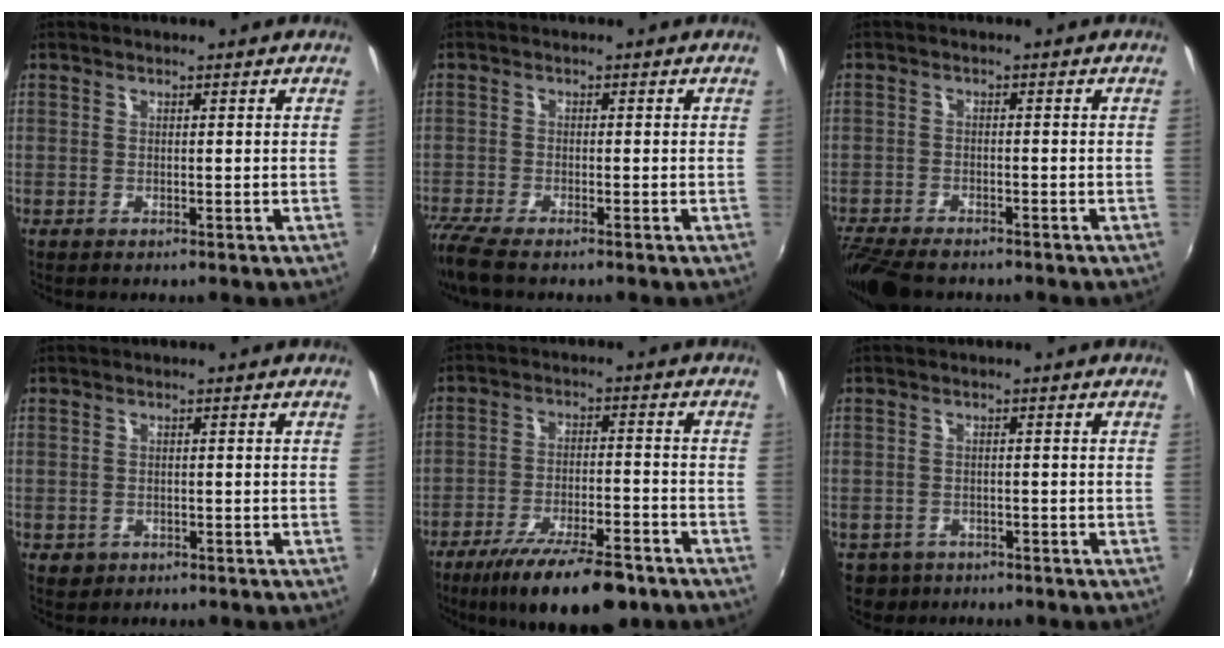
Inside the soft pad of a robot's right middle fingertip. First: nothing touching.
{"total": 5.6, "force": [-4.6, 0.7, 3.0], "torque": [-0.083, -0.023, -0.089]}
{"total": 9.0, "force": [-7.8, 2.6, 3.7], "torque": [-0.103, -0.032, -0.141]}
{"total": 2.1, "force": [-0.8, 1.8, 0.8], "torque": [-0.019, -0.002, -0.008]}
{"total": 15.6, "force": [-11.5, 4.3, 9.6], "torque": [-0.183, -0.024, -0.179]}
{"total": 4.5, "force": [-2.6, 3.5, 1.2], "torque": [-0.035, -0.005, -0.035]}